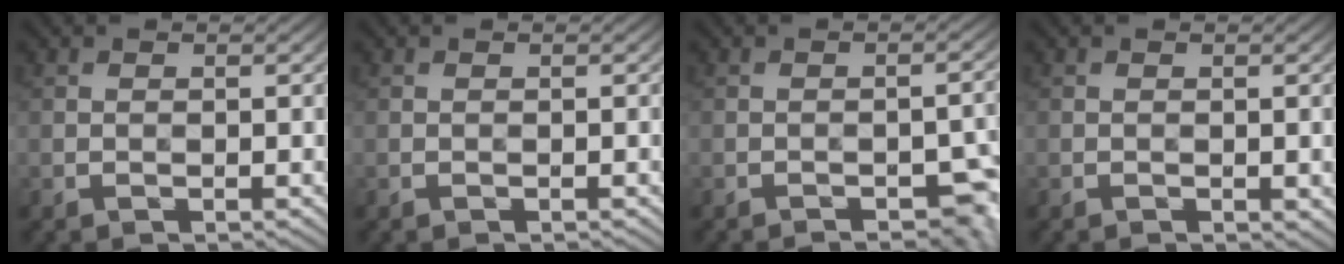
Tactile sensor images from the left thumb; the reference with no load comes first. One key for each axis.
{"total": 0.0}
{"total": 5.1, "fx": -3.4, "fy": 1.8, "fz": 3.4, "tx": -0.047, "ty": 0.012, "tz": -0.037}
{"total": 0.9, "fx": -0.4, "fy": 0.3, "fz": 0.7, "tx": -0.014, "ty": -0.002, "tz": -0.005}